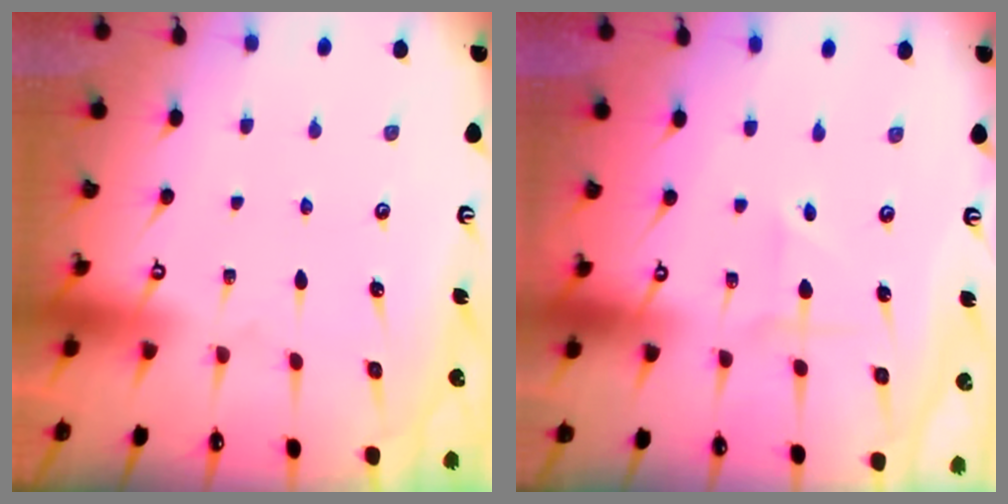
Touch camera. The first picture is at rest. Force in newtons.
{"total": 1.8, "press": 1.7, "slide": 0.4}